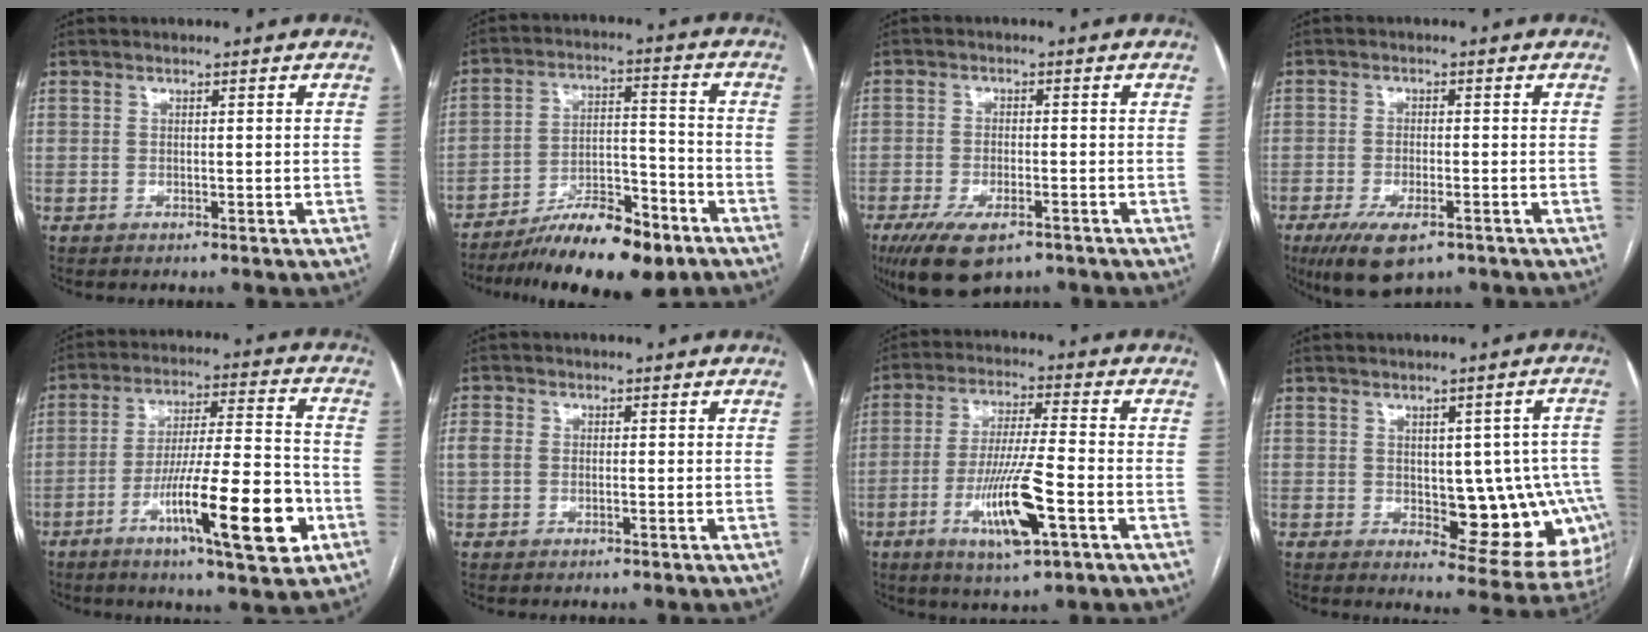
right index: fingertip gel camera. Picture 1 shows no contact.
{"total": 14.6, "force": [-10.6, 3.8, 9.4], "torque": [-0.147, 0.010, -0.173]}
{"total": 9.2, "force": [-5.9, 3.6, 6.0], "torque": [-0.104, -0.013, -0.096]}
{"total": 7.9, "force": [-4.9, 2.8, 5.6], "torque": [-0.100, -0.014, -0.076]}
{"total": 17.0, "force": [-6.9, 1.7, 15.4], "torque": [-0.255, -0.005, -0.108]}
{"total": 2.6, "force": [-0.2, 1.8, 1.9], "torque": [-0.050, 0.013, -0.002]}
{"total": 10.6, "force": [-4.2, 1.2, 9.6], "torque": [-0.178, -0.010, -0.072]}
{"total": 13.8, "force": [-1.7, 6.5, 12.1], "torque": [-0.098, 0.019, -0.001]}